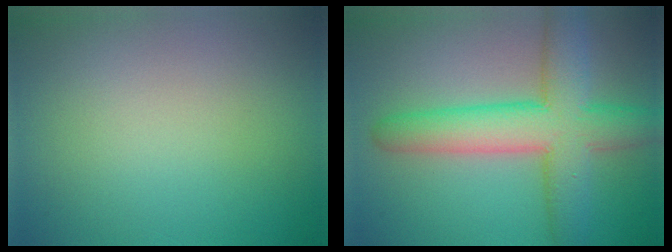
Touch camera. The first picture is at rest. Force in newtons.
{"total": 8.4, "press": 8.4, "slide": 0.2}